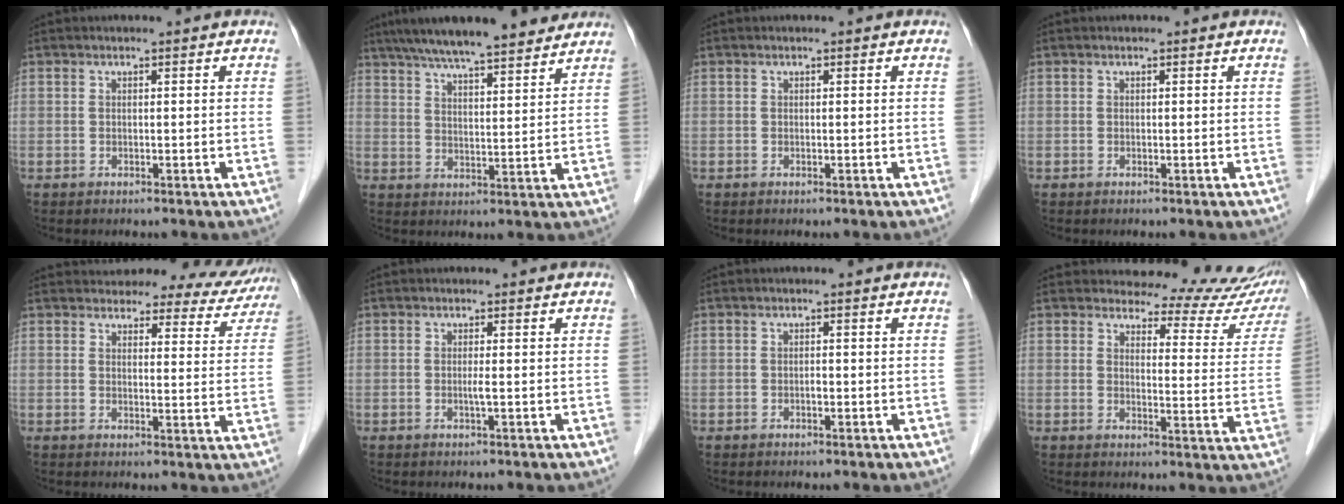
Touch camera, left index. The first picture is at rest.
{"total": 15.7, "force": [13.3, 2.0, 8.2], "torque": [-0.138, 0.029, 0.199]}
{"total": 0.0}
{"total": 0.0}
{"total": 16.9, "force": [15.8, 4.8, 3.6], "torque": [-0.030, -0.009, 0.173]}
{"total": 0.9, "force": [-0.2, -0.2, 0.9], "torque": [-0.019, -0.001, -0.005]}
{"total": 0.6, "force": [-0.3, 0.3, 0.5], "torque": [-0.009, 0.002, -0.005]}
{"total": 16.8, "force": [16.1, 4.3, 2.0], "torque": [0.020, -0.077, 0.147]}